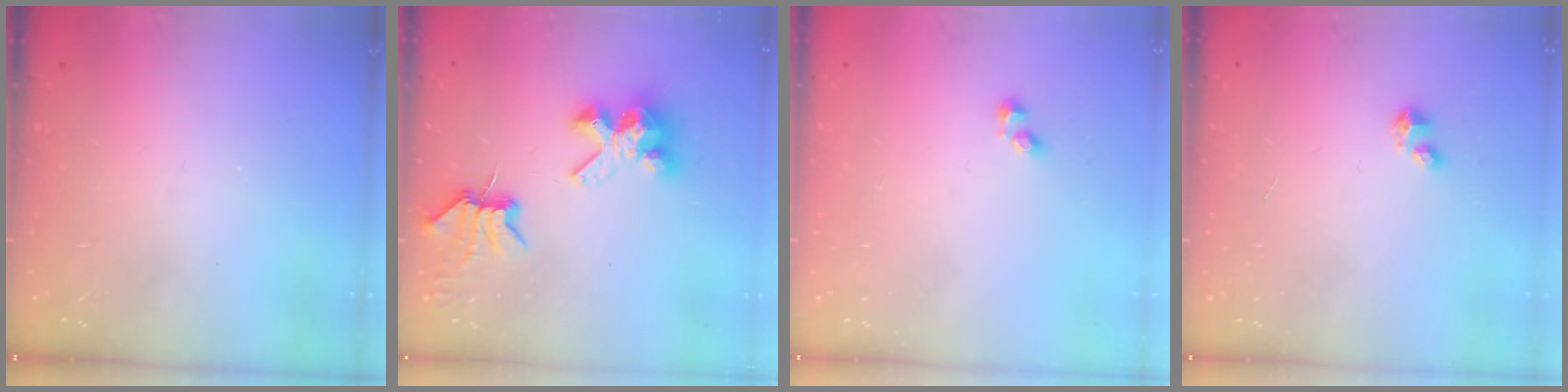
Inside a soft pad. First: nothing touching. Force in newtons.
{"total": 7.0, "press": 6.9, "slide": 0.6}
{"total": 1.9, "press": 1.9, "slide": 0.5}
{"total": 2.8, "press": 2.8, "slide": 0.1}